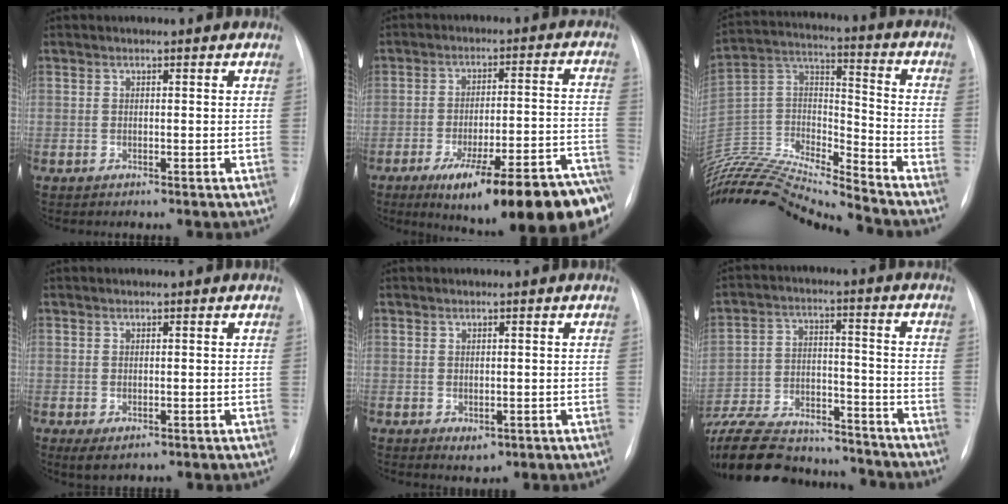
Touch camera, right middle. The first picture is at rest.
{"total": 23.8, "force": [-16.5, 3.4, 16.7], "torque": [-0.153, 0.016, -0.233]}
{"total": 22.0, "force": [-20.9, -0.4, 6.6], "torque": [-0.139, 0.013, -0.372]}
{"total": 2.2, "force": [-0.7, 1.3, 1.7], "torque": [-0.027, -0.006, 0.000]}
{"total": 2.0, "force": [-0.6, 1.3, 1.3], "torque": [-0.014, -0.003, 0.002]}
{"total": 27.8, "force": [-24.1, 8.4, 11.0], "torque": [-0.261, -0.027, -0.367]}